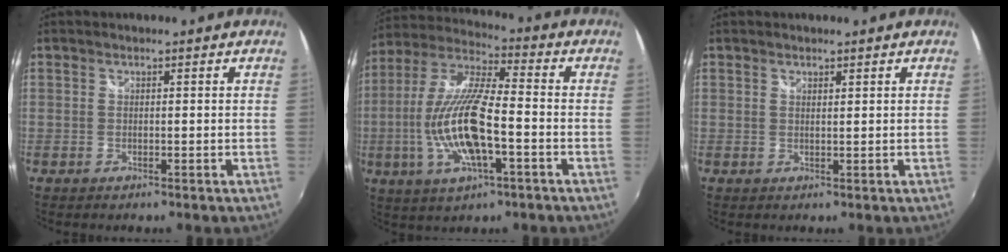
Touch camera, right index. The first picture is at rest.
{"total": 16.8, "force": [-4.1, 4.6, 15.6], "torque": [-0.315, -0.008, -0.078]}
{"total": 0.8, "force": [0.8, 0.1, 0.2], "torque": [-0.003, -0.002, 0.013]}